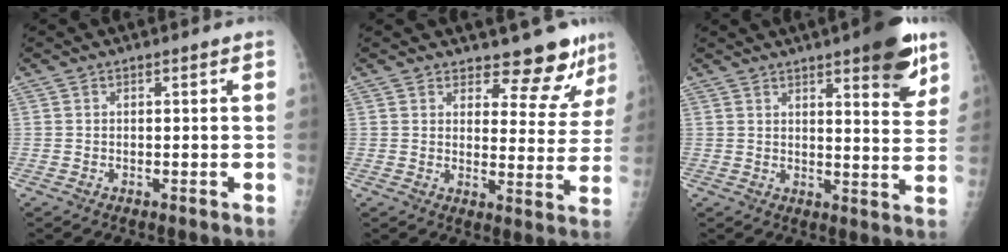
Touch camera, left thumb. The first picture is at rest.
{"total": 9.7, "force": [8.9, 3.3, 2.0], "torque": [0.011, -0.076, 0.104]}
{"total": 12.5, "force": [7.4, 3.3, 9.6], "torque": [-0.095, -0.037, 0.094]}